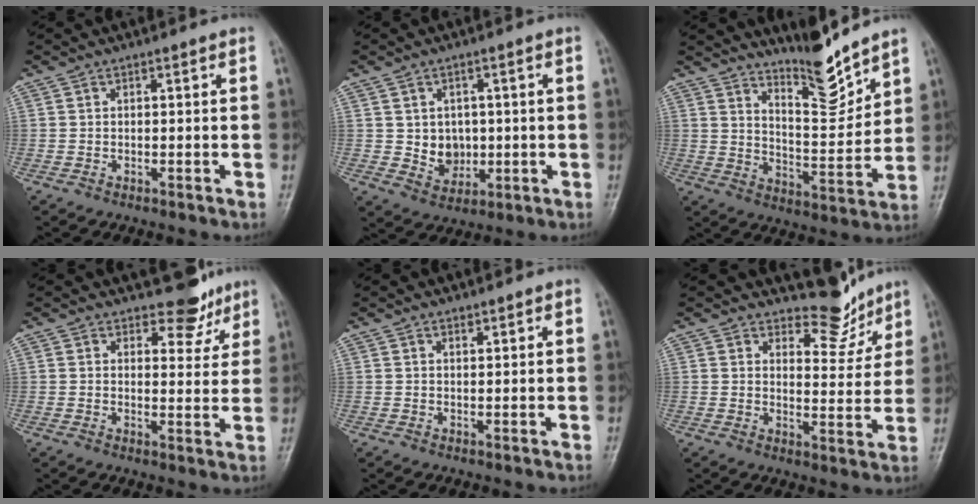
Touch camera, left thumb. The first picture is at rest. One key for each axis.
{"total": 6.0, "fx": 0.3, "fy": 5.1, "fz": 3.1, "tx": -0.016, "ty": -0.004, "tz": 0.016}
{"total": 9.7, "fx": 8.5, "fy": 1.6, "fz": 4.2, "tx": -0.051, "ty": -0.076, "tz": 0.151}
{"total": 5.8, "fx": 4.7, "fy": 3.0, "fz": 1.6, "tx": 0.009, "ty": -0.036, "tz": 0.061}
{"total": 1.0, "fx": 0.8, "fy": 0.5, "fz": 0.4, "tx": -0.001, "ty": -0.005, "tz": 0.012}
{"total": 7.1, "fx": 6.3, "fy": 2.9, "fz": 1.2, "tx": 0.013, "ty": -0.059, "tz": 0.094}